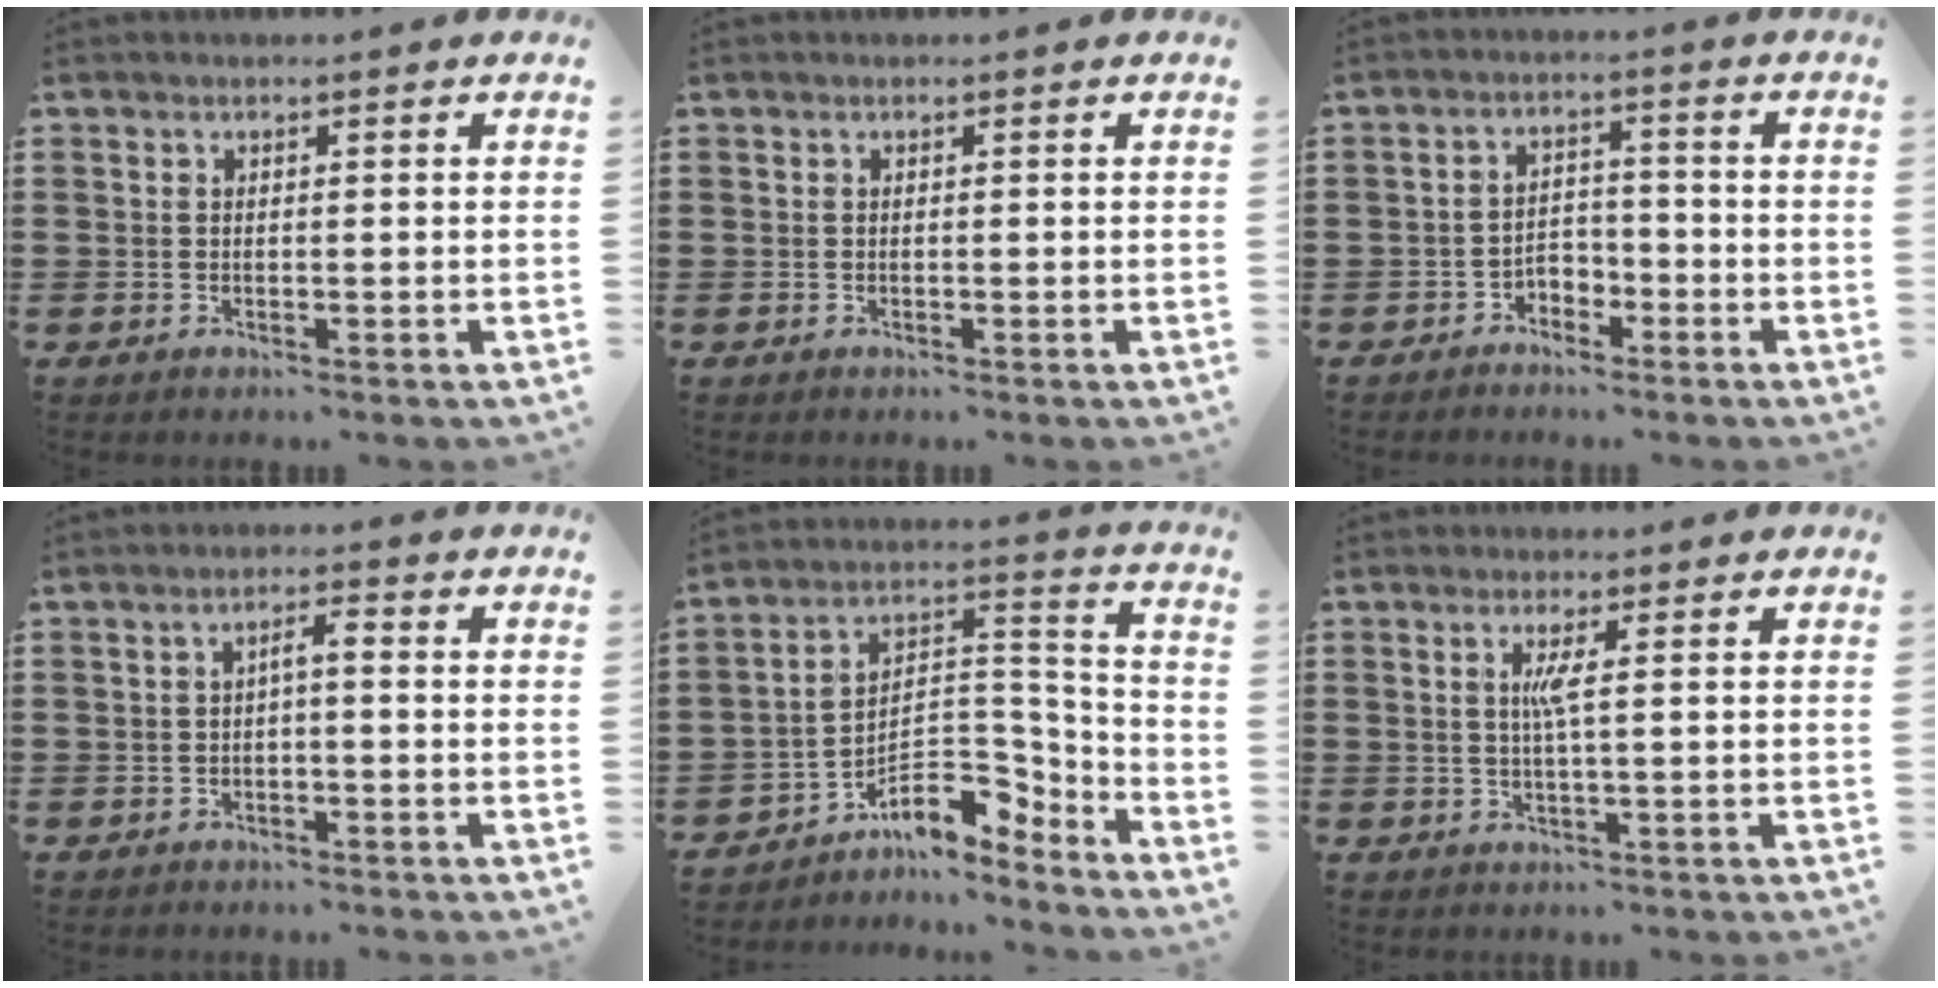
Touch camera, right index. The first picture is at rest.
{"total": 0.0}
{"total": 2.8, "force": [-2.4, 1.4, 0.6], "torque": [-0.018, 0.005, -0.050]}
{"total": 2.1, "force": [-0.5, 0.4, 2.0], "torque": [-0.039, 0.004, -0.011]}
{"total": 8.2, "force": [-5.5, 4.2, 4.3], "torque": [-0.080, -0.002, -0.104]}
{"total": 2.5, "force": [0.4, -0.3, 2.5], "torque": [-0.049, -0.004, 0.003]}